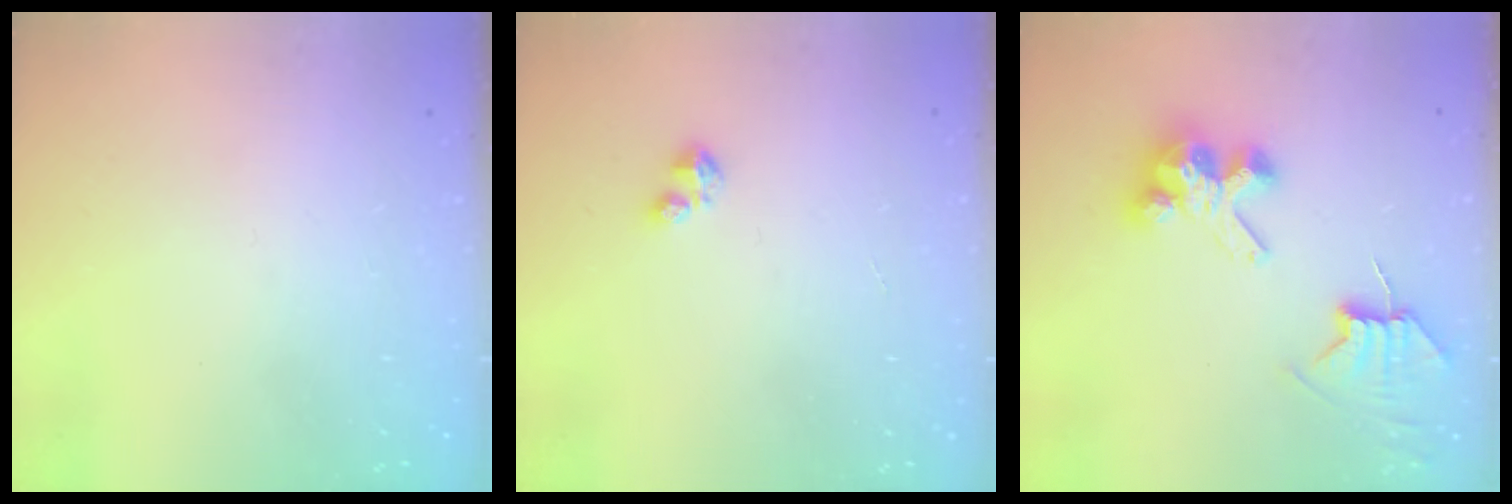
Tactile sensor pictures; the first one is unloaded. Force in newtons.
{"total": 1.6, "press": 1.6, "slide": 0.3}
{"total": 7.8, "press": 7.7, "slide": 0.6}